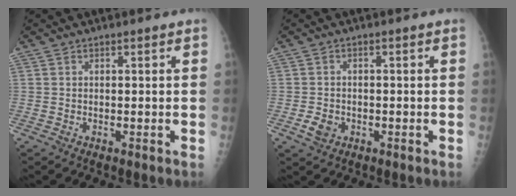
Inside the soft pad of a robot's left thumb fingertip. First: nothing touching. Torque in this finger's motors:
{"motor_torque": [-0.08, 0.07, 0.08, -0.01, 0.00]}